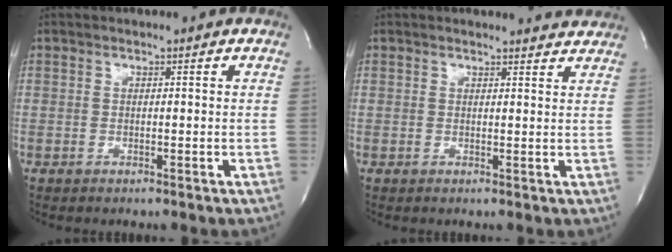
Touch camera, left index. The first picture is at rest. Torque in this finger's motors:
{"motor_torque": [0.78, -0.89, 0.14, 0.02]}